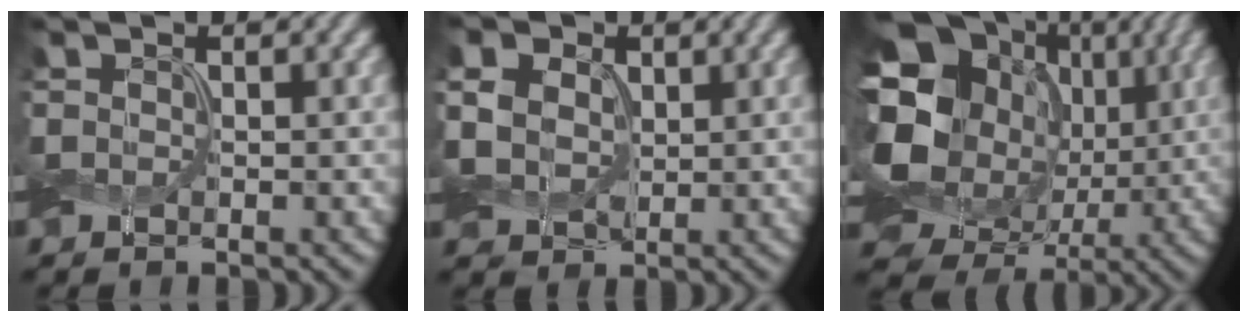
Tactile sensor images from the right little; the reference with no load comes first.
{"total": 7.0, "force": [1.7, 5.6, 3.9], "torque": [-0.100, 0.029, 0.012]}
{"total": 20.3, "force": [1.8, 17.1, 10.9], "torque": [-0.238, 0.024, 0.024]}